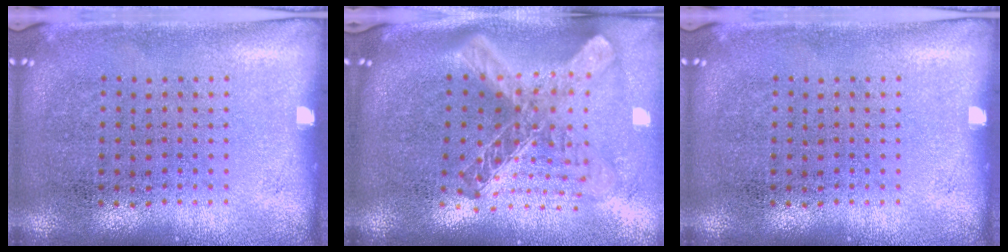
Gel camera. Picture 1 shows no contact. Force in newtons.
{"total": 2.8, "press": 2.1, "slide": 1.9}
{"total": 0.0}